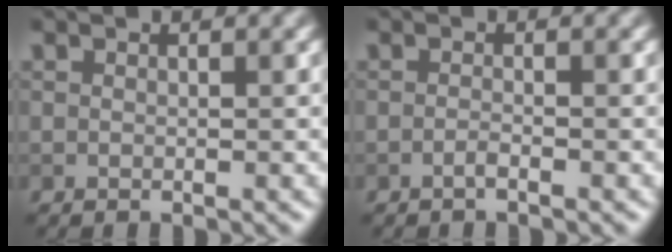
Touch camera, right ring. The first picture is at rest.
{"total": 0.8, "force": [-0.6, 0.1, 0.6], "torque": [-0.011, 0.004, -0.013]}